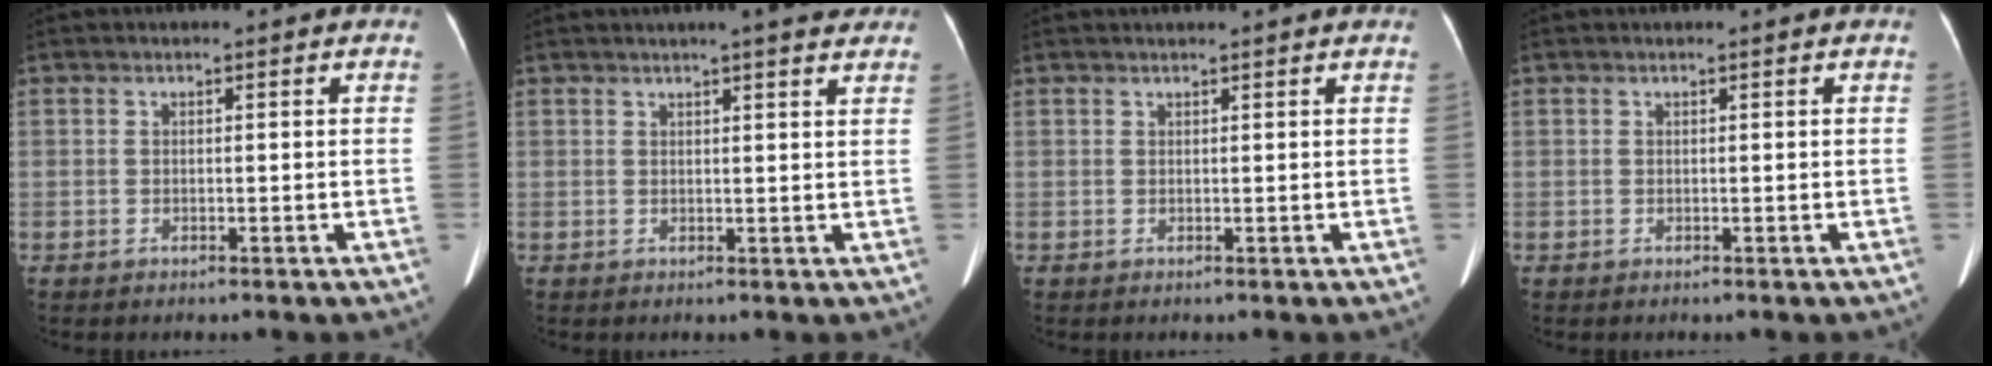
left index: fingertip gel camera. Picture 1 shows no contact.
{"total": 6.4, "force": [5.4, 0.4, 3.4], "torque": [-0.046, 0.009, 0.056]}
{"total": 3.3, "force": [3.0, -0.2, 1.2], "torque": [-0.014, 0.024, 0.037]}
{"total": 0.0}